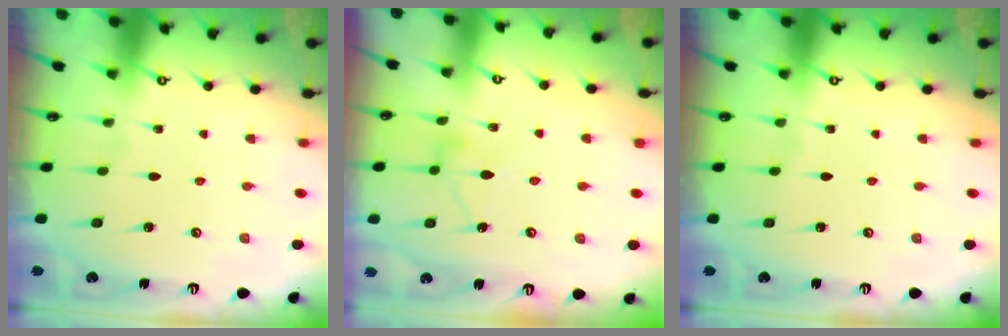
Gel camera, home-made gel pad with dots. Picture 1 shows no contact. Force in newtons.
{"total": 6.0, "press": 6.0, "slide": 0.4}
{"total": 0.0}